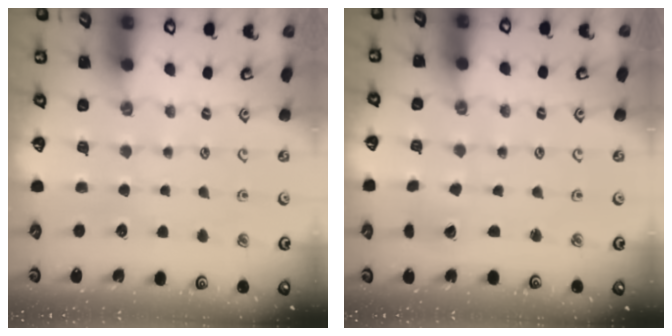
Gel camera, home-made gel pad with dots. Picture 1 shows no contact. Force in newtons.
{"total": 1.7, "press": 1.7, "slide": 0.3}